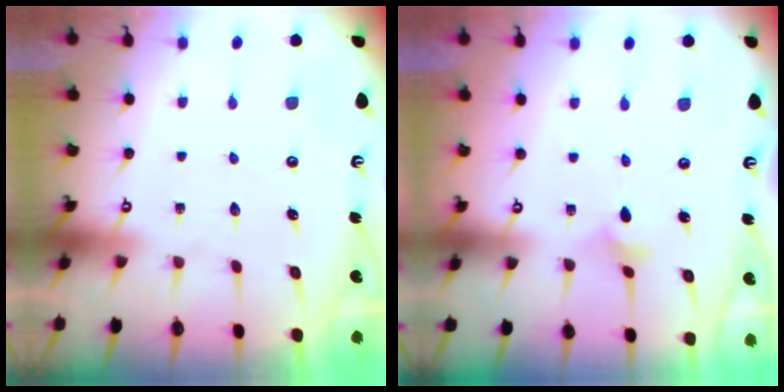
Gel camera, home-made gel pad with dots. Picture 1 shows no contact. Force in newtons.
{"total": 2.9, "press": 2.9, "slide": 0.5}